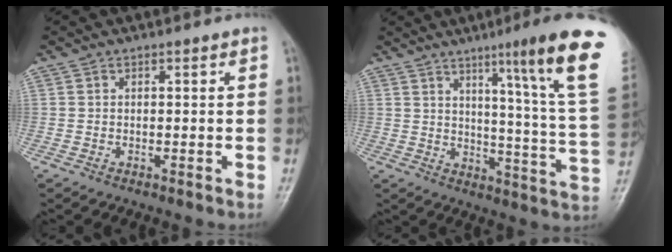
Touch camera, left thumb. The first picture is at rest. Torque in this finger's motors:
{"motor_torque": [0.75, 0.51, 1.71, -1.06, 0.35]}